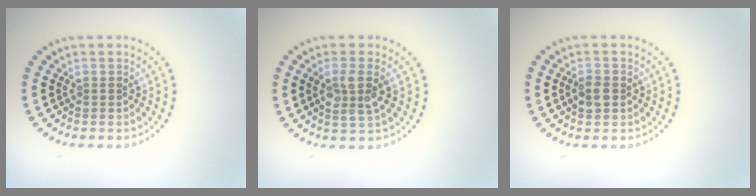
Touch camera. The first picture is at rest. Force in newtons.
{"total": 3.0, "press": 2.7, "slide": 1.2}
{"total": 1.8, "press": 1.8, "slide": 0.3}